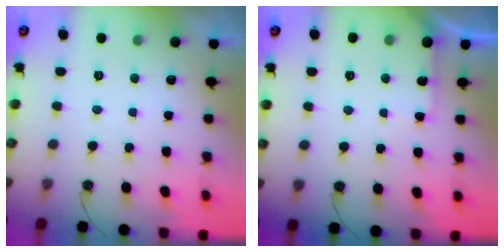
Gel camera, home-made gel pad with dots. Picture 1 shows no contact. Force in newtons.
{"total": 4.5, "press": 4.4, "slide": 0.6}